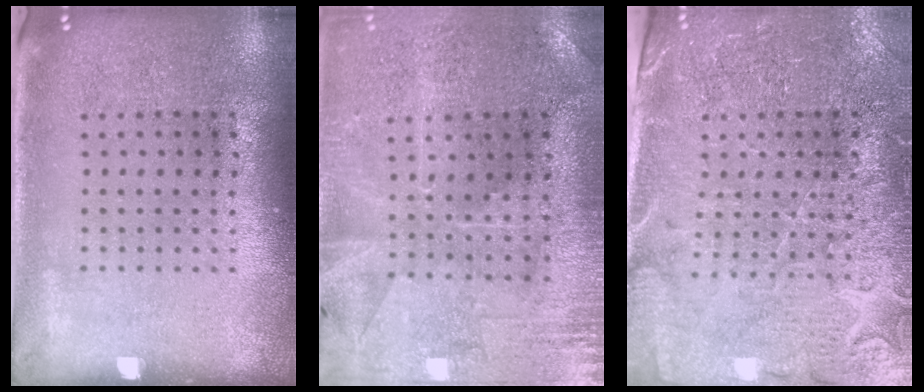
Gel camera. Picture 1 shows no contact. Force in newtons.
{"total": 0.7, "press": 0.6, "slide": 0.3}
{"total": 3.3, "press": 3.2, "slide": 1.0}